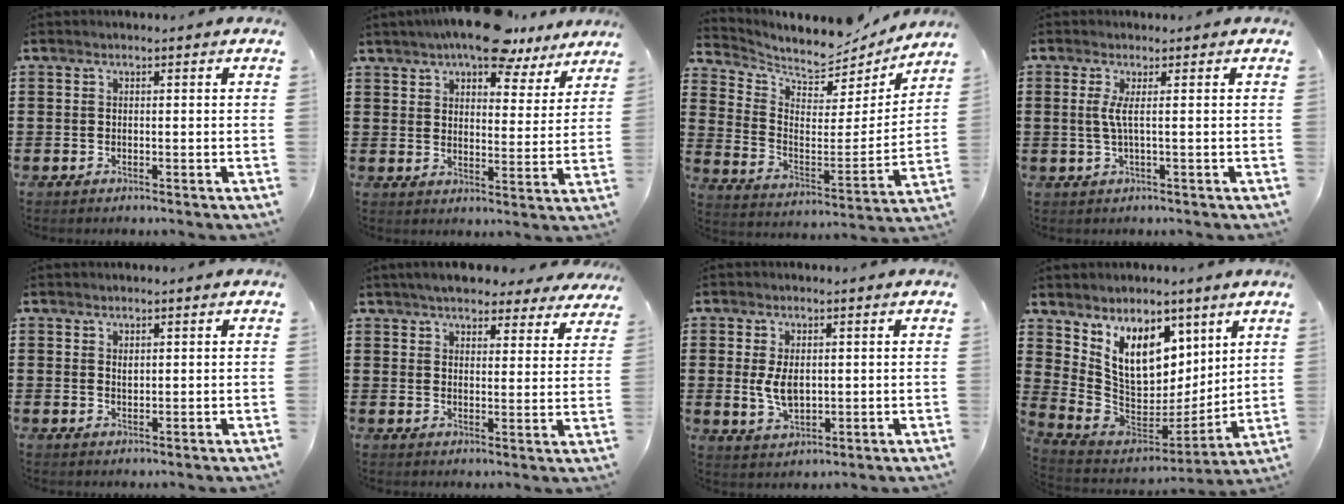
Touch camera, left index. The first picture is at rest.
{"total": 9.5, "force": [8.2, 2.3, 4.1], "torque": [-0.074, -0.030, 0.149]}
{"total": 6.3, "force": [6.1, 1.5, 0.7], "torque": [-0.051, -0.054, 0.105]}
{"total": 2.6, "force": [0.2, -0.4, 2.6], "torque": [-0.058, -0.010, 0.001]}
{"total": 0.8, "force": [0.4, 0.5, 0.5], "torque": [-0.012, 0.002, 0.008]}
{"total": 5.2, "force": [4.8, 0.9, 1.5], "torque": [-0.049, -0.011, 0.088]}
{"total": 4.9, "force": [0.4, 3.0, 3.9], "torque": [-0.085, 0.000, 0.001]}
{"total": 12.3, "force": [6.1, 7.8, 7.3], "torque": [-0.171, -0.035, 0.123]}